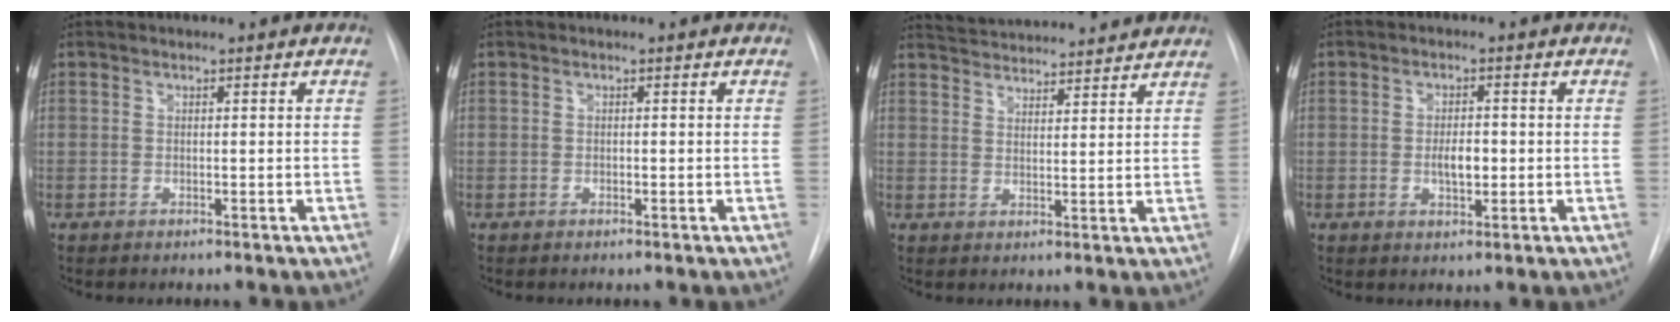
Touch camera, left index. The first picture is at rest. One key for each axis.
{"total": 0.5, "fx": -0.5, "fy": 0.1, "fz": 0.1, "tx": -0.001, "ty": -0.002, "tz": -0.007}
{"total": 13.8, "fx": 13.1, "fy": 1.8, "fz": 3.7, "tx": -0.059, "ty": 0.025, "tz": 0.184}
{"total": 3.4, "fx": -0.8, "fy": 1.4, "fz": 3.0, "tx": -0.049, "ty": -0.002, "tz": -0.008}